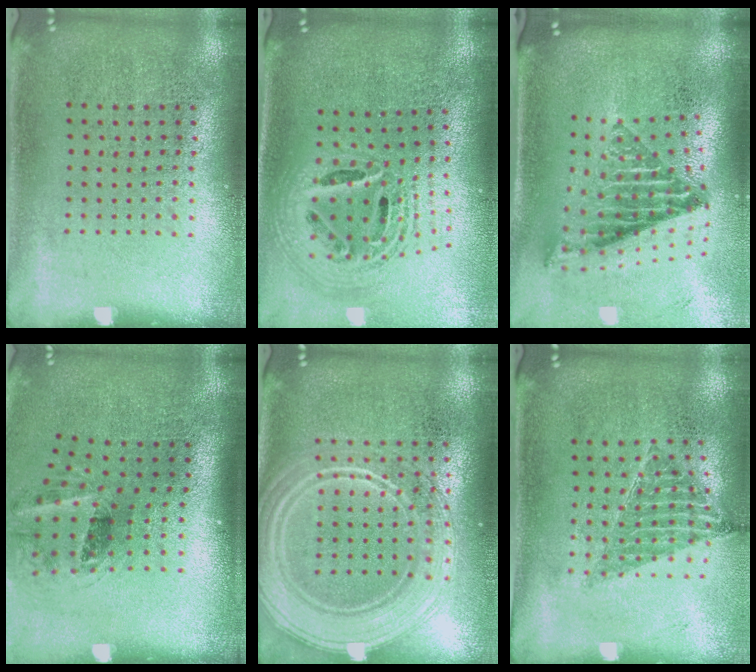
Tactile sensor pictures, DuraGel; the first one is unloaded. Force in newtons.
{"total": 2.3, "press": 1.7, "slide": 1.6}
{"total": 1.8, "press": 1.4, "slide": 1.2}
{"total": 1.6, "press": 1.1, "slide": 1.1}
{"total": 3.7, "press": 3.7, "slide": 0.5}
{"total": 0.9, "press": 0.9, "slide": 0.0}